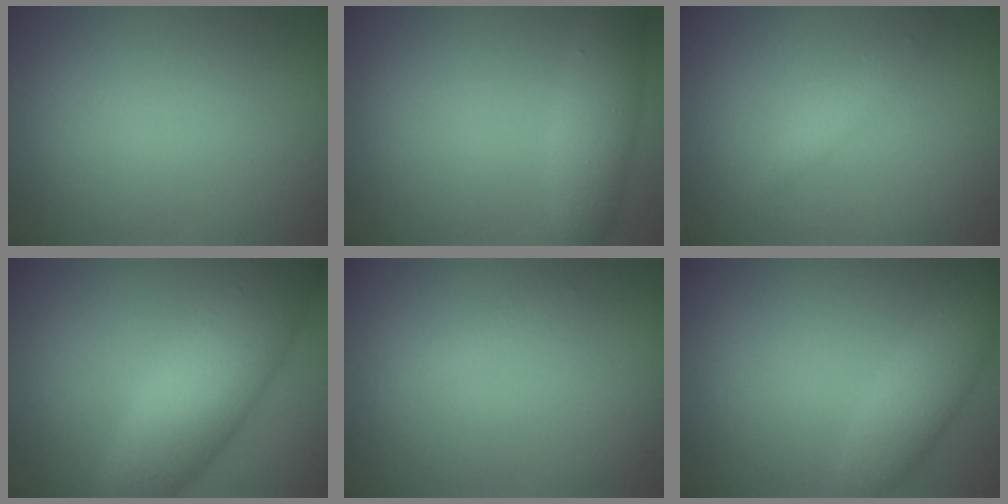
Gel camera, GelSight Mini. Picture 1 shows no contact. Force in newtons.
{"total": 3.2, "press": 3.2, "slide": 0.1}
{"total": 1.6, "press": 1.6, "slide": 0.0}
{"total": 8.5, "press": 8.5, "slide": 0.2}
{"total": 0.8, "press": 0.8, "slide": 0.1}
{"total": 3.3, "press": 3.3, "slide": 0.1}